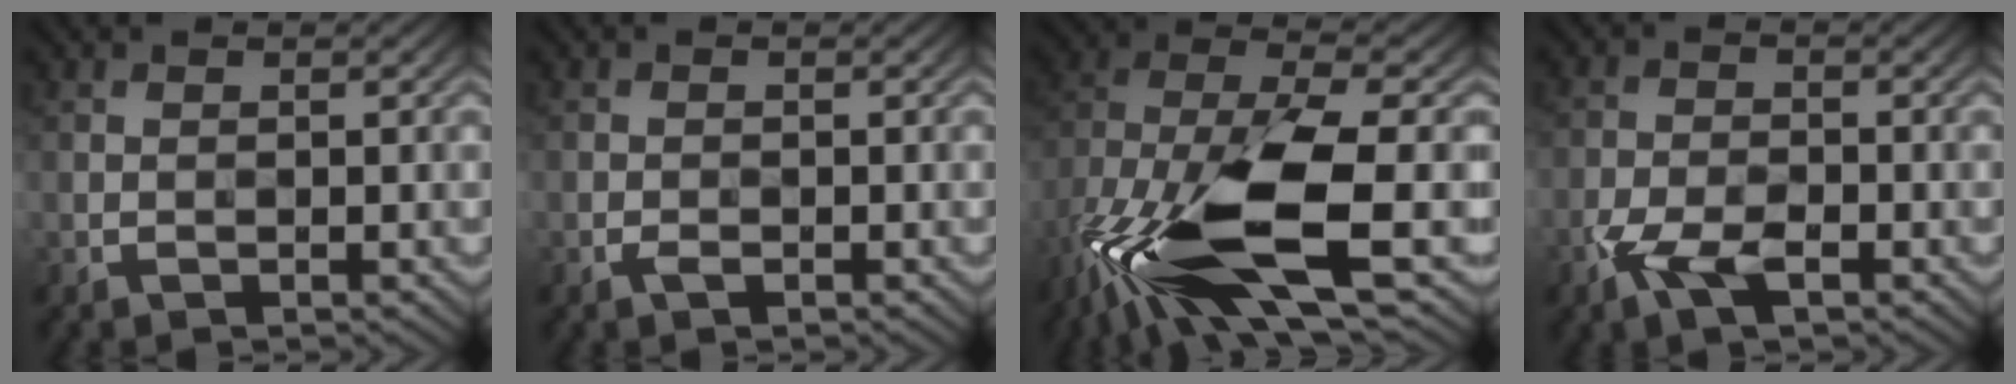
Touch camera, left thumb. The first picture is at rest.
{"total": 1.1, "force": [-0.6, 0.6, 0.6], "torque": [-0.011, -0.002, -0.013]}
{"total": 16.0, "force": [-6.1, 6.3, 13.3], "torque": [-0.299, -0.026, -0.114]}
{"total": 4.9, "force": [-2.6, 2.4, 3.4], "torque": [-0.071, -0.002, -0.057]}